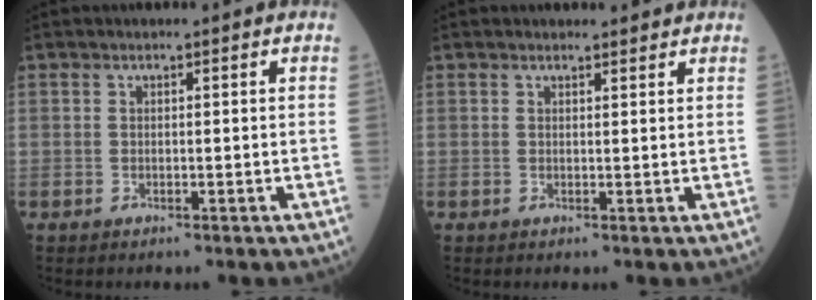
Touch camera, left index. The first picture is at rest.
{"total": 2.4, "force": [2.3, 0.6, 0.3], "torque": [-0.005, 0.003, 0.025]}